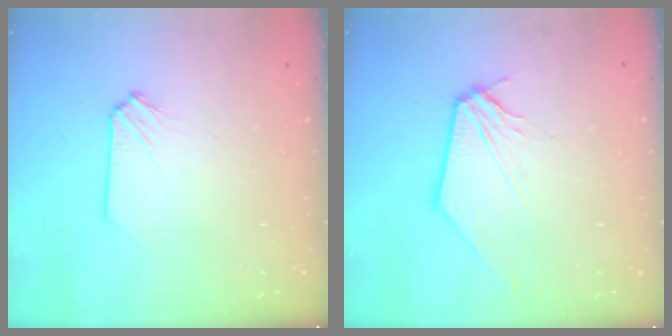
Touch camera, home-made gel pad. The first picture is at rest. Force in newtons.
{"total": 1.9, "press": 1.9, "slide": 0.2}